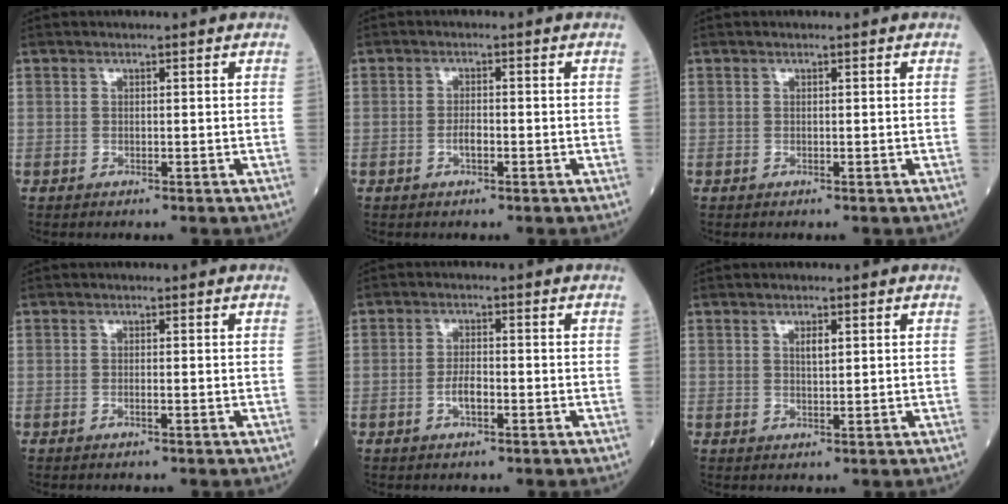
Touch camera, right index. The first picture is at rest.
{"total": 1.8, "force": [-0.7, 0.6, 1.5], "torque": [-0.029, 0.003, -0.011]}
{"total": 0.0}
{"total": 0.5, "force": [-0.2, 0.0, 0.5], "torque": [-0.012, 0.001, -0.002]}
{"total": 2.9, "force": [-1.1, 1.0, 2.5], "torque": [-0.050, 0.003, -0.019]}
{"total": 1.6, "force": [0.7, 0.5, 1.4], "torque": [-0.020, -0.001, 0.011]}